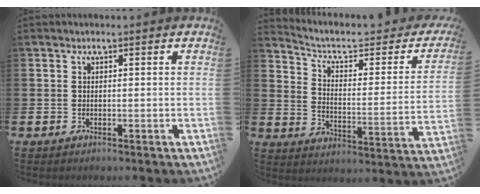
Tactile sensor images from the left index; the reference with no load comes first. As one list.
[{"total": 6.1, "force": [4.6, 2.3, 3.2], "torque": [-0.082, -0.032, 0.070]}]